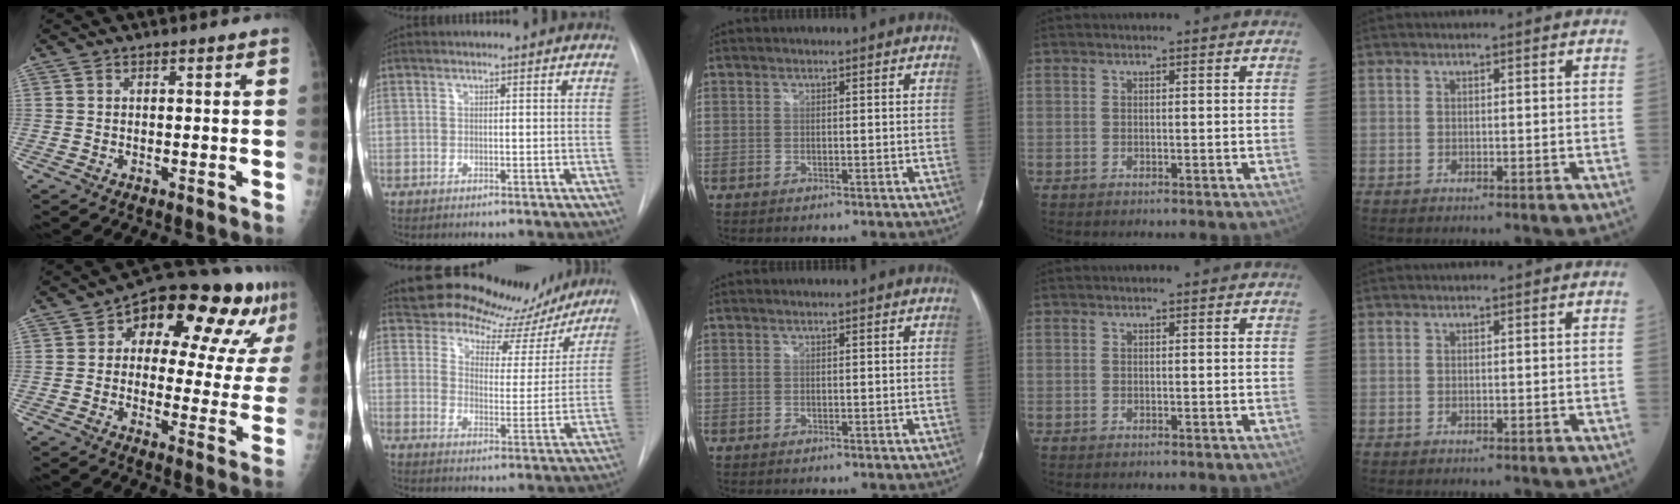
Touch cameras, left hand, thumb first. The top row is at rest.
{"thumb": {"total": 21.2, "force": [9.4, 10.1, 16.2], "torque": [-0.175, 0.011, 0.129]}, "index": {"total": 14.4, "force": [13.2, 5.3, 2.3], "torque": [-0.012, -0.027, 0.156]}}